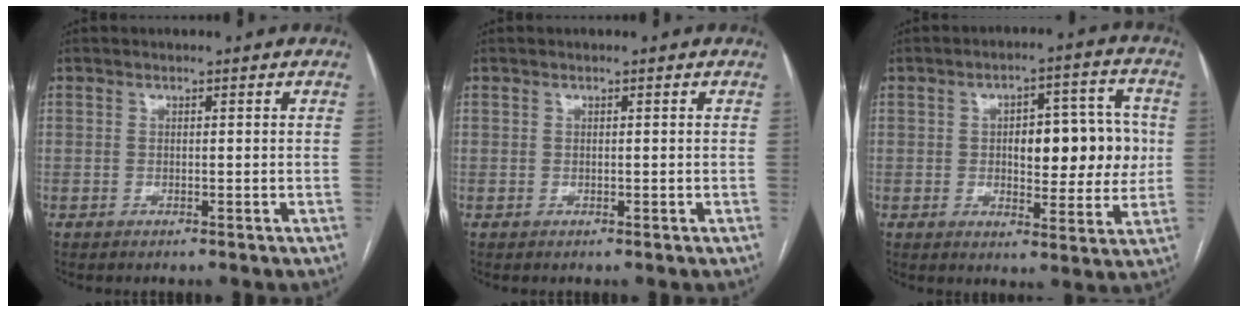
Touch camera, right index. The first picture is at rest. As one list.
[{"total": 0.0}, {"total": 11.9, "force": [0.7, 4.9, 10.7], "torque": [-0.135, 0.026, 0.018]}]